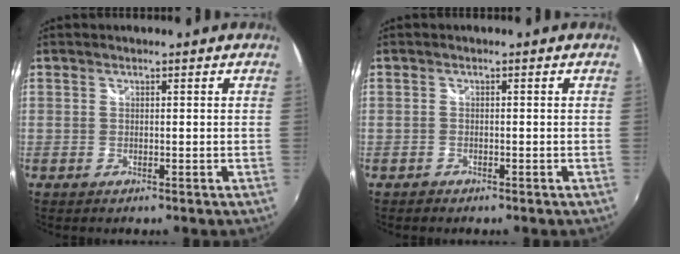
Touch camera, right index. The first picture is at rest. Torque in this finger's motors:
{"motor_torque": [0.11, 0.01, 0.04, 0.00]}